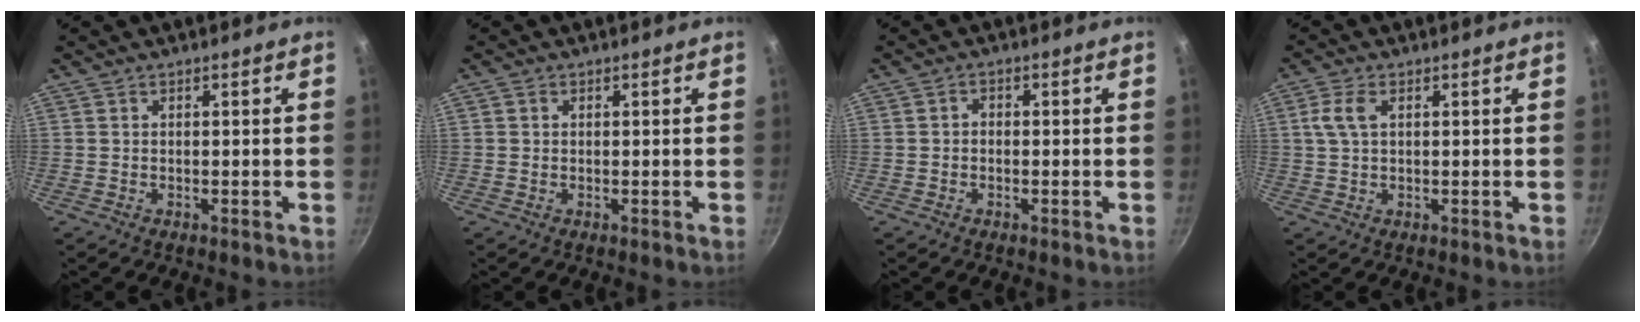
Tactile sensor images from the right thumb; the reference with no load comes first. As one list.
[{"total": 0.6, "force": [0.1, 0.6, 0.1], "torque": [-0.001, 0.002, 0.000]}, {"total": 1.4, "force": [-0.3, 1.1, 0.8], "torque": [-0.013, 0.008, -0.007]}, {"total": 4.2, "force": [1.2, 2.3, 3.3], "torque": [-0.072, 0.007, 0.021]}]